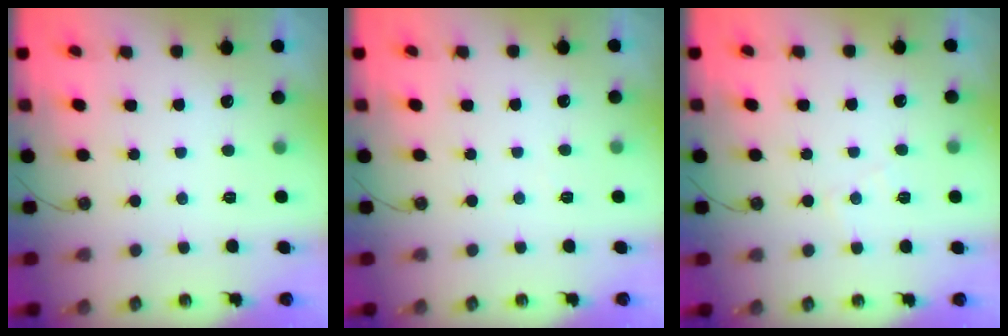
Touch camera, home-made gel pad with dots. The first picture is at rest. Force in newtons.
{"total": 2.6, "press": 2.6, "slide": 0.5}
{"total": 5.2, "press": 5.2, "slide": 0.7}